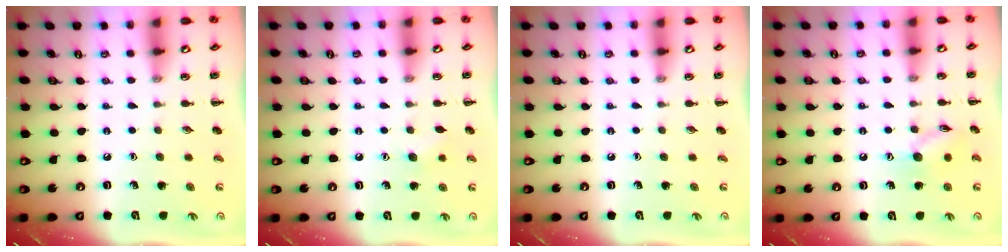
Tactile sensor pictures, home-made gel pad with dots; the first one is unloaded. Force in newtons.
{"total": 6.5, "press": 6.3, "slide": 1.7}
{"total": 0.0}
{"total": 8.6, "press": 8.6, "slide": 0.7}